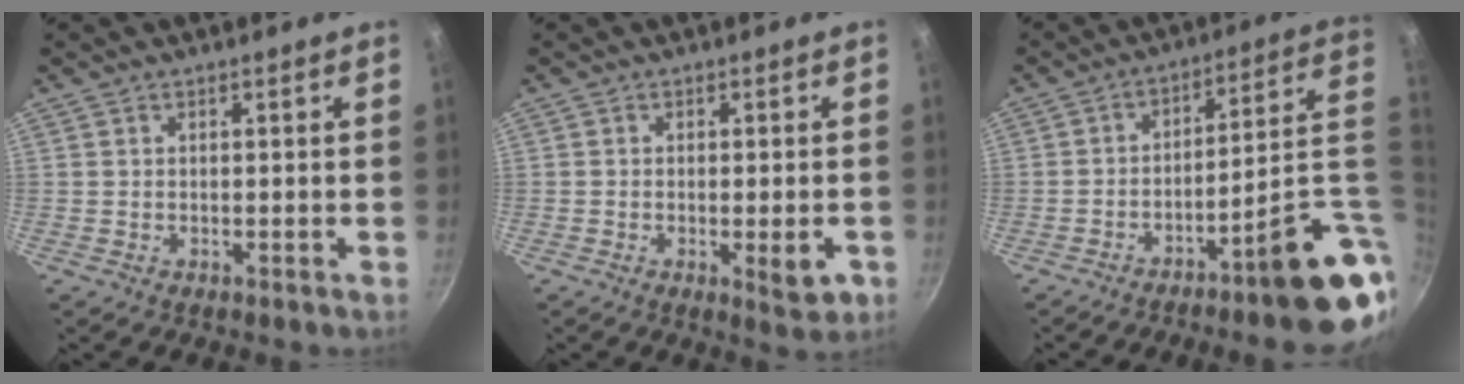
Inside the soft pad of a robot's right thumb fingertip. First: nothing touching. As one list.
[{"total": 5.2, "force": [-1.6, 1.6, 4.7], "torque": [-0.057, -0.002, -0.020]}, {"total": 18.2, "force": [-4.7, 5.0, 16.8], "torque": [-0.190, 0.035, -0.060]}]